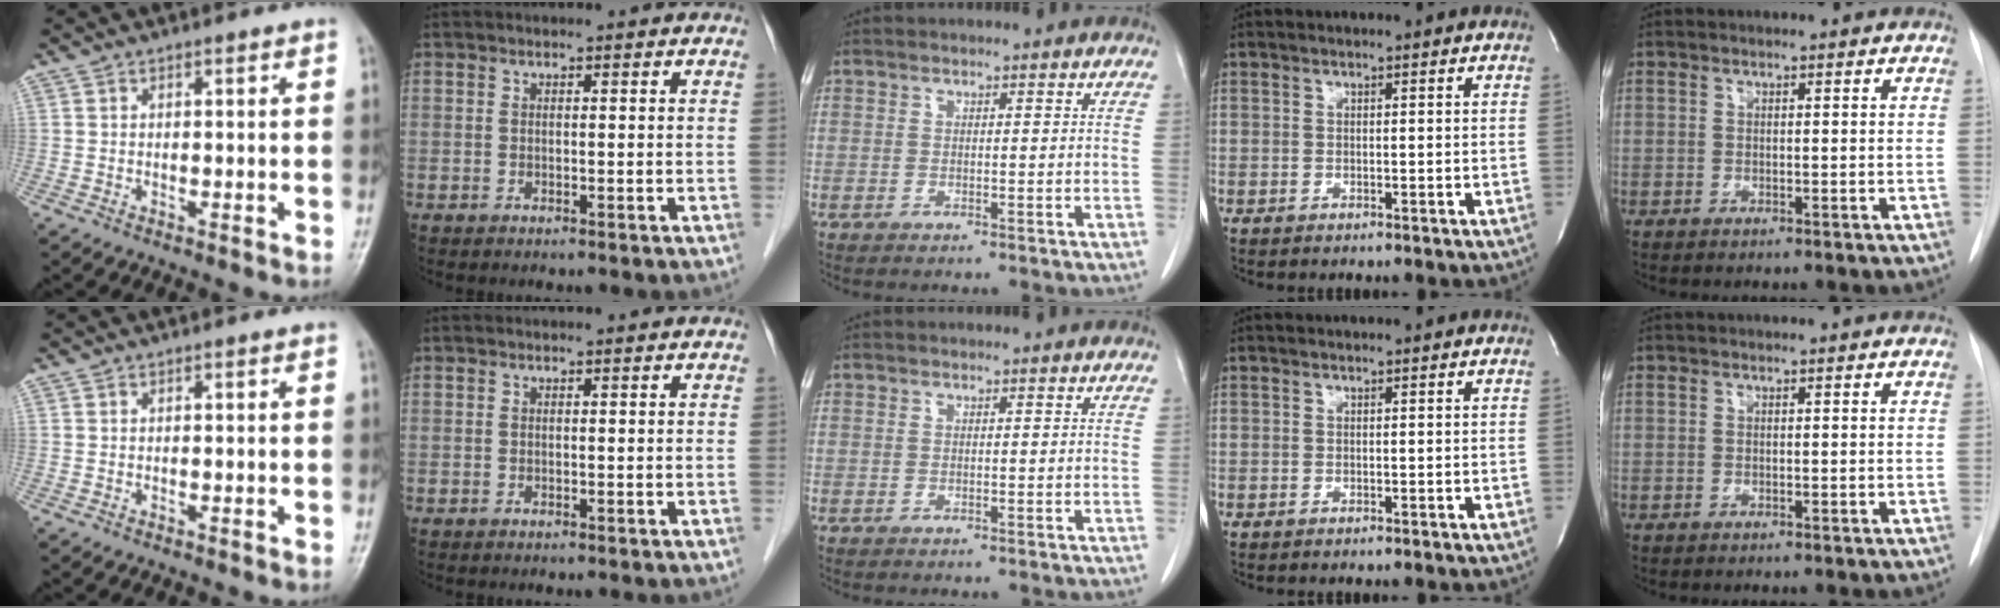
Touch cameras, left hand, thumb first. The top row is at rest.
{}